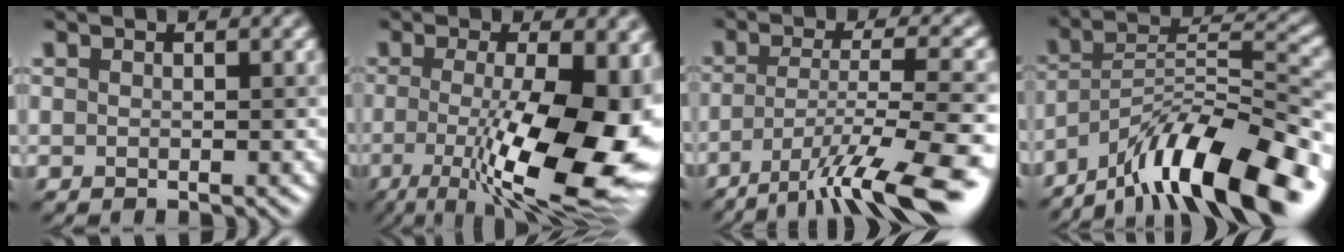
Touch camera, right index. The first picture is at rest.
{"total": 13.5, "force": [-2.7, 4.1, 12.6], "torque": [-0.192, -0.019, -0.039]}
{"total": 10.3, "force": [-6.2, 2.0, 8.0], "torque": [-0.129, 0.003, -0.105]}
{"total": 13.7, "force": [-9.8, 3.6, 8.9], "torque": [-0.141, 0.024, -0.178]}